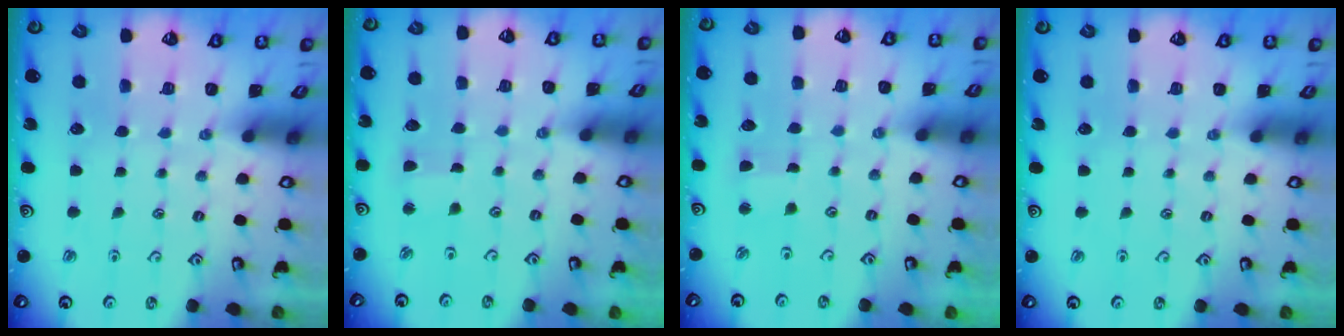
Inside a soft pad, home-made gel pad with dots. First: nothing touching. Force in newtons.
{"total": 2.6, "press": 2.6, "slide": 0.3}
{"total": 2.6, "press": 2.6, "slide": 0.3}
{"total": 0.0}